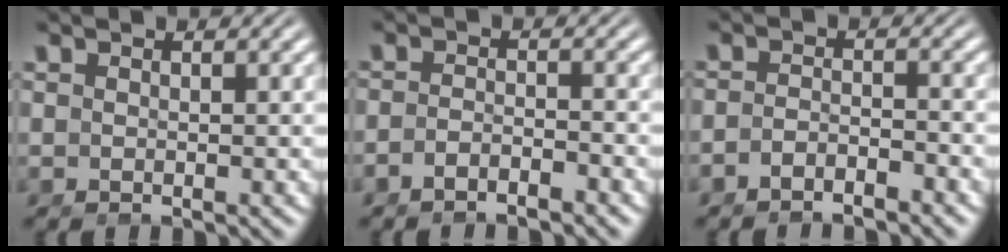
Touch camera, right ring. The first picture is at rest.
{"total": 2.6, "force": [-2.4, 0.3, 0.7], "torque": [-0.013, -0.005, -0.041]}
{"total": 2.8, "force": [-2.6, 0.6, 0.6], "torque": [-0.011, -0.008, -0.043]}